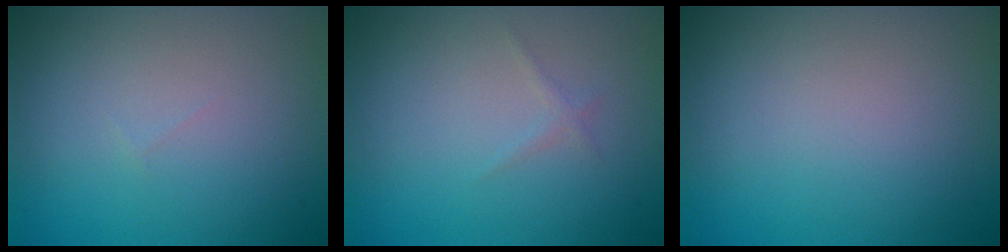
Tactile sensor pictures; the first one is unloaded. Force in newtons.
{"total": 0.6, "press": 0.6, "slide": 0.0}
{"total": 0.0}